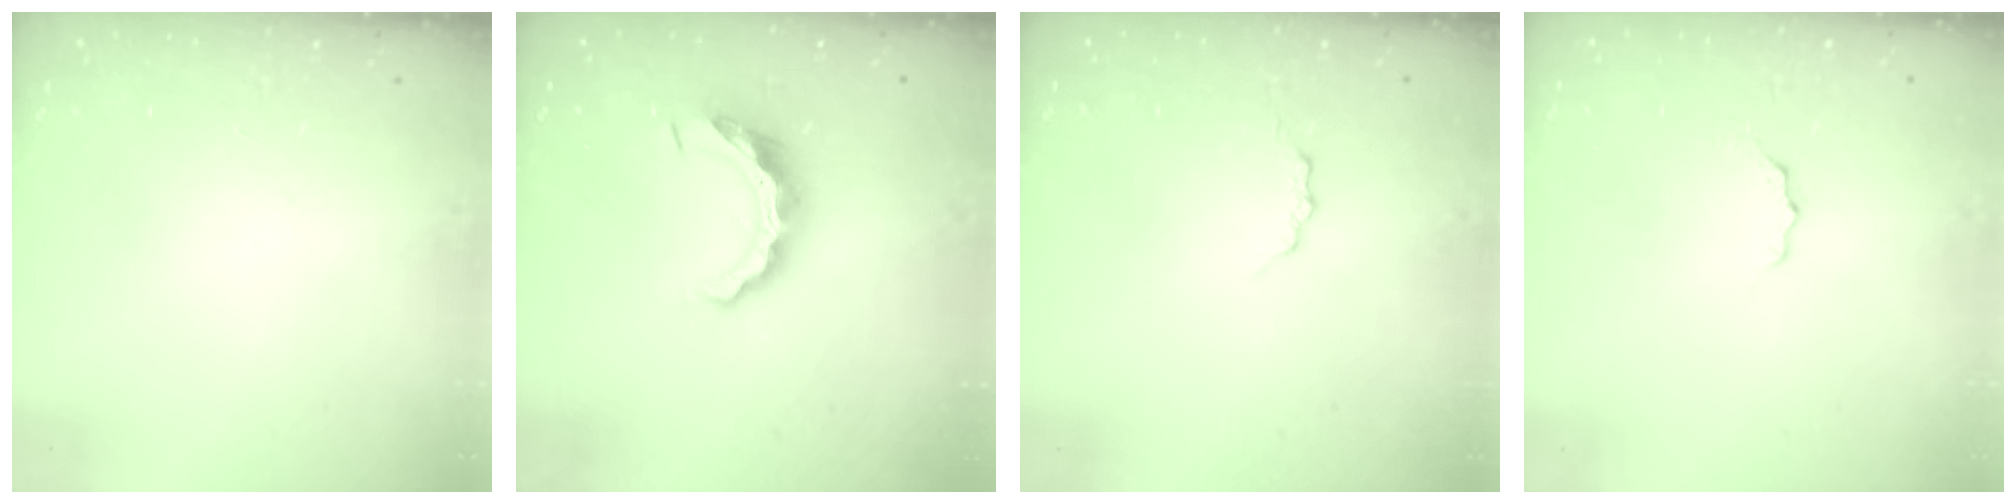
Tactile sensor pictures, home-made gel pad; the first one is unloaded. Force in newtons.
{"total": 9.4, "press": 9.4, "slide": 0.8}
{"total": 2.1, "press": 2.0, "slide": 0.3}
{"total": 3.2, "press": 3.2, "slide": 0.4}